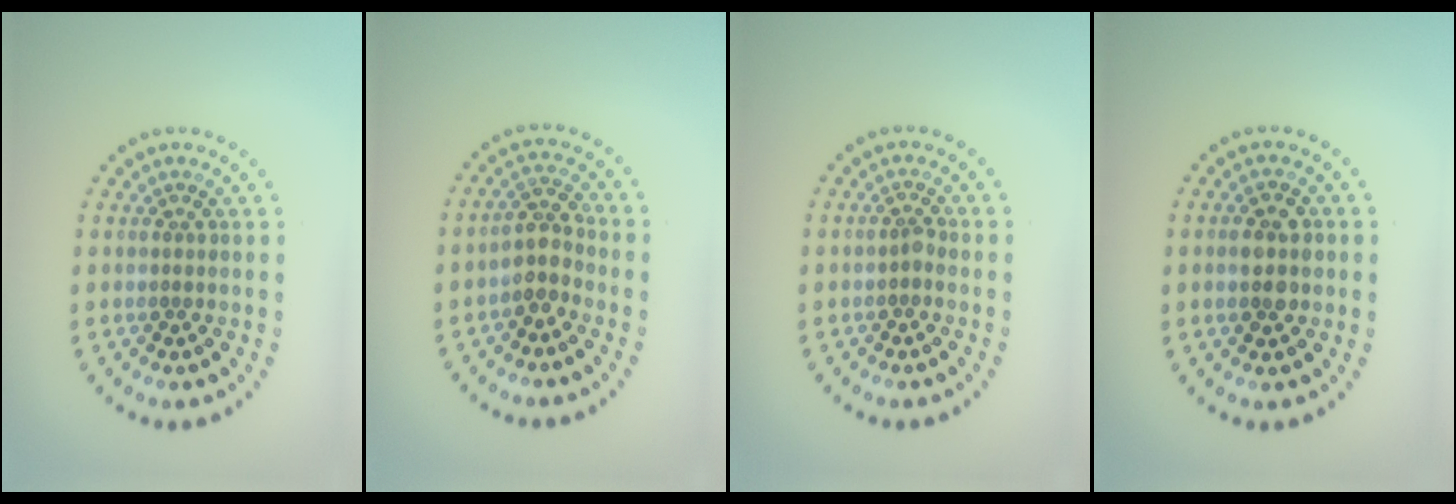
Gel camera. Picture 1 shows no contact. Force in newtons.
{"total": 2.6, "press": 2.2, "slide": 1.5}
{"total": 0.7, "press": 0.5, "slide": 0.5}
{"total": 2.8, "press": 2.8, "slide": 0.1}